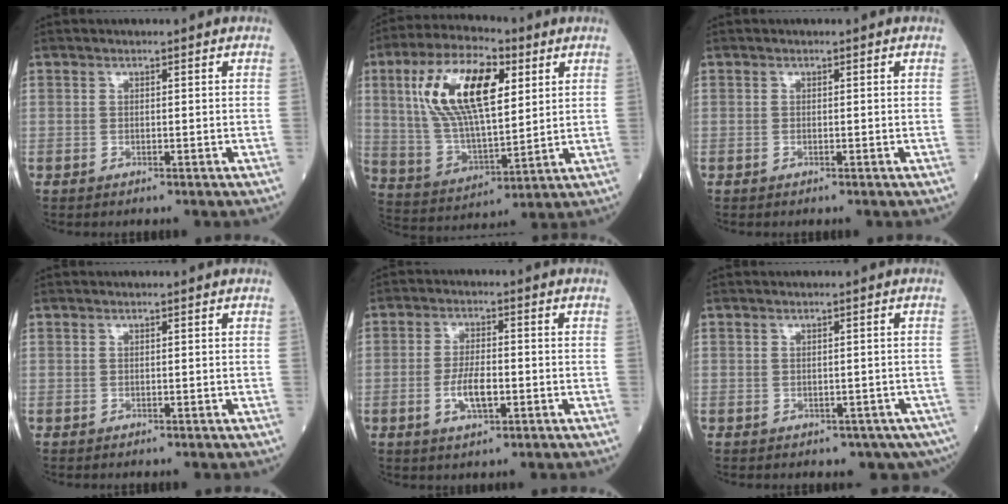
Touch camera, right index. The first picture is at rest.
{"total": 17.5, "force": [5.9, 6.4, 15.2], "torque": [-0.307, 0.019, 0.109]}
{"total": 0.0}
{"total": 0.0}
{"total": 5.4, "force": [-1.5, 1.8, 4.8], "torque": [-0.095, 0.000, -0.024]}
{"total": 4.4, "force": [-2.6, 2.8, 2.0], "torque": [-0.010, 0.003, -0.029]}